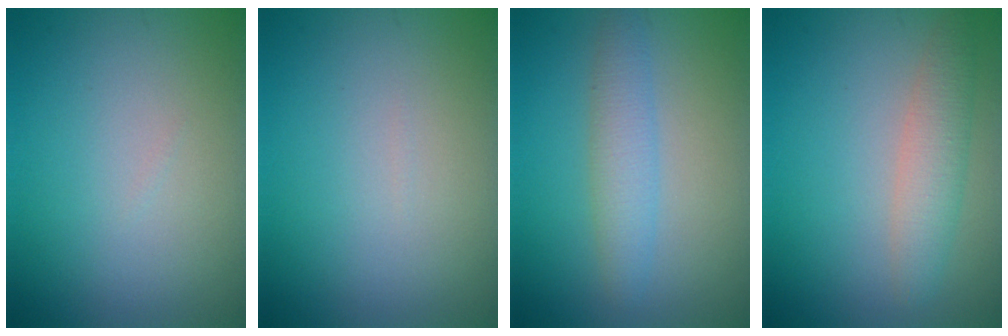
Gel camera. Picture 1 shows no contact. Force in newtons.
{"total": 0.0}
{"total": 2.7, "press": 2.7, "slide": 0.1}
{"total": 3.0, "press": 3.0, "slide": 0.1}